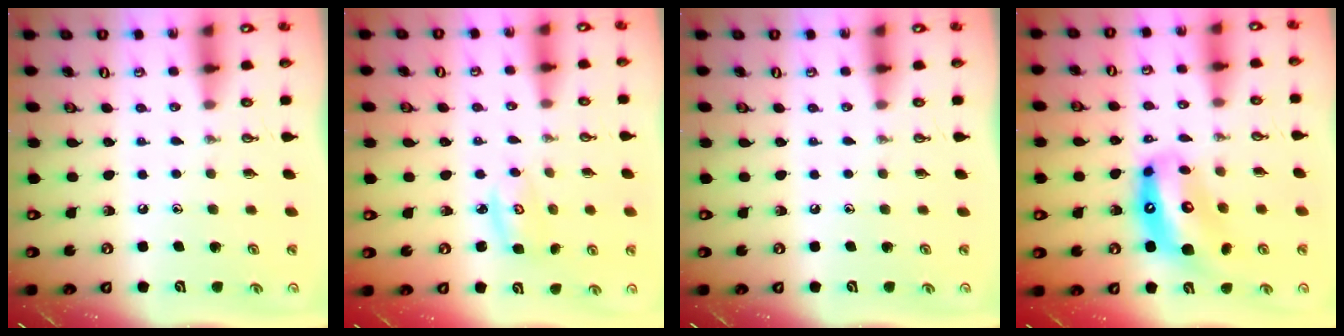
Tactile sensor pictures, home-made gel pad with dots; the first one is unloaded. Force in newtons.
{"total": 3.4, "press": 3.4, "slide": 0.1}
{"total": 0.0}
{"total": 12.6, "press": 12.5, "slide": 1.5}